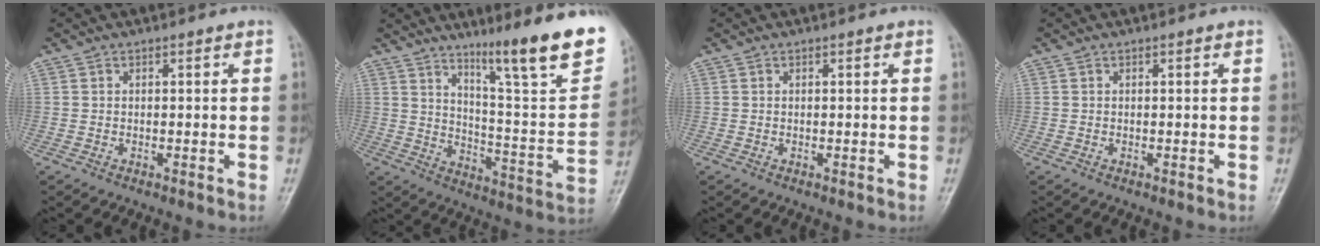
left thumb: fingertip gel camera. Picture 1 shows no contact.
{"total": 21.1, "force": [14.1, 2.5, 15.5], "torque": [-0.190, -0.083, 0.216]}
{"total": 0.0}
{"total": 0.0}